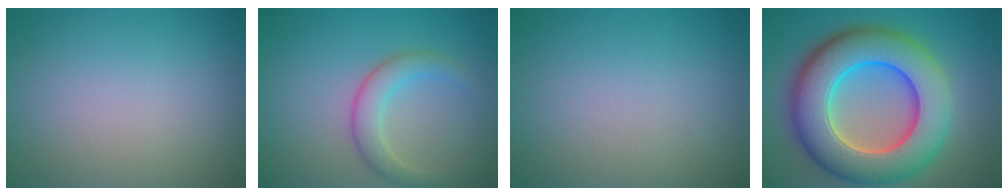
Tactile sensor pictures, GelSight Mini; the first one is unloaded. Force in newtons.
{"total": 3.1, "press": 3.1, "slide": 0.1}
{"total": 0.0}
{"total": 12.8, "press": 12.8, "slide": 0.6}